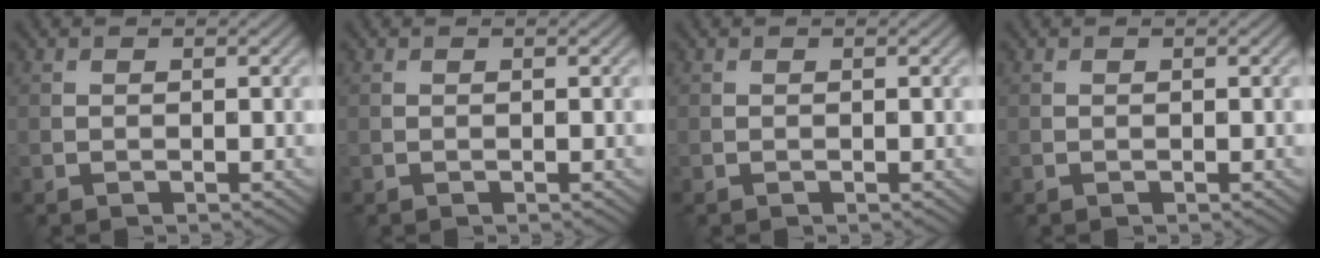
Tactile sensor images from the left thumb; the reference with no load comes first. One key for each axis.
{"total": 0.0}
{"total": 0.0}
{"total": 0.0}